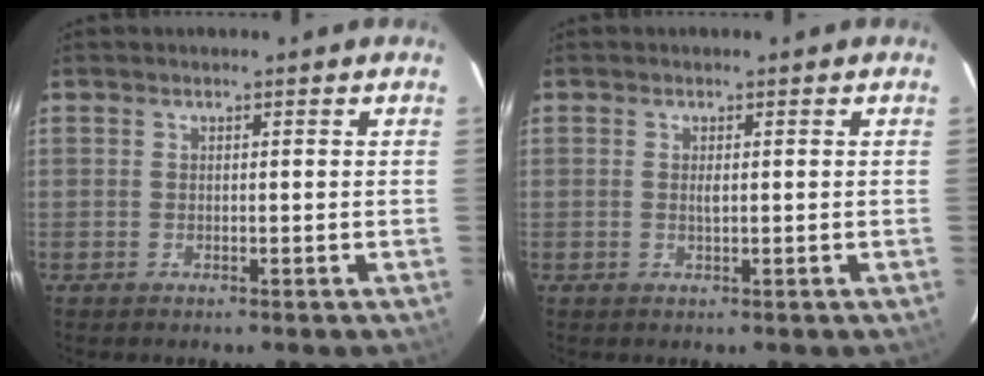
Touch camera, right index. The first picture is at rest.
{"total": 1.0, "force": [0.1, 0.3, 1.0], "torque": [-0.018, 0.000, 0.002]}